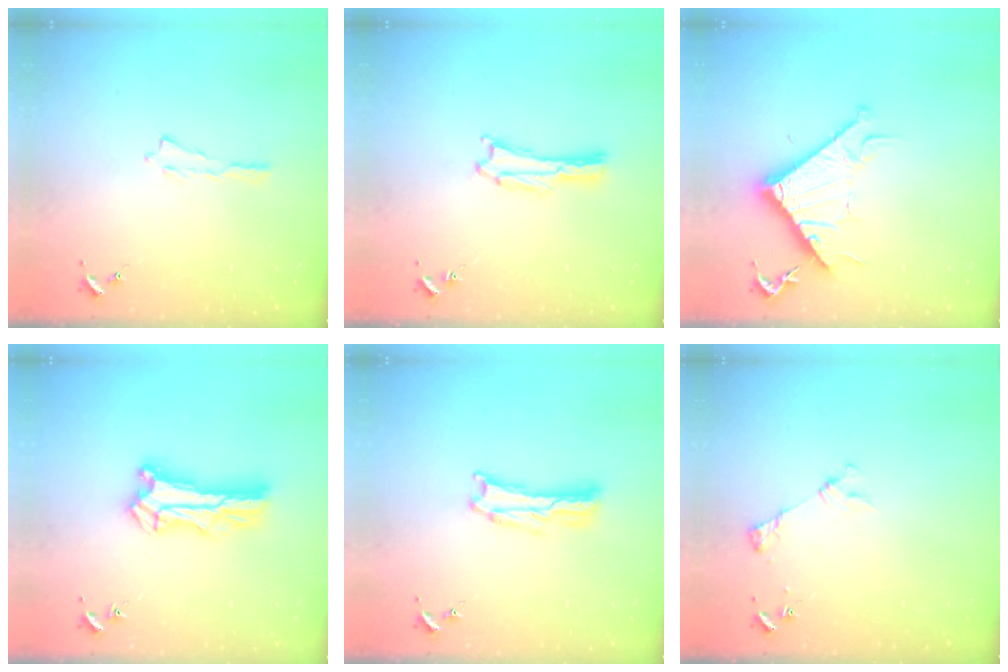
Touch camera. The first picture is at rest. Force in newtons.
{"total": 0.0}
{"total": 10.2, "press": 10.2, "slide": 0.3}
{"total": 7.4, "press": 7.4, "slide": 0.7}
{"total": 1.6, "press": 1.6, "slide": 0.3}
{"total": 3.3, "press": 3.3, "slide": 0.3}